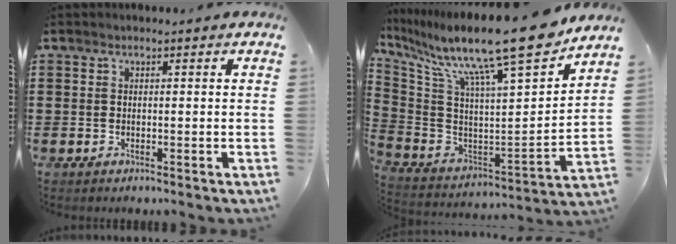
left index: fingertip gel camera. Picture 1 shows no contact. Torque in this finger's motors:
{"motor_torque": [1.56, 0.03, 1.05, 0.21]}